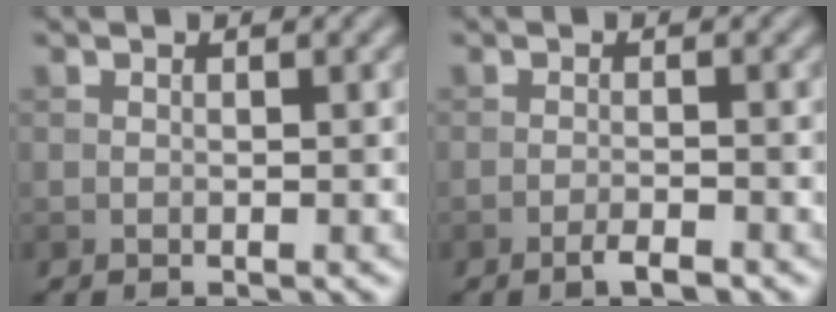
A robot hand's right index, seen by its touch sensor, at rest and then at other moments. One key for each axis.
{"total": 1.8, "fx": -1.2, "fy": 0.2, "fz": 1.2, "tx": -0.020, "ty": 0.002, "tz": -0.023}